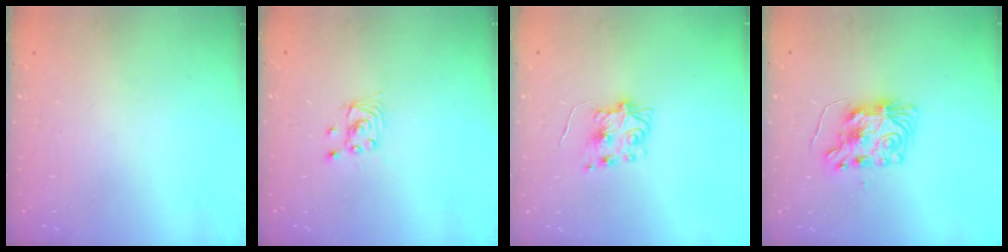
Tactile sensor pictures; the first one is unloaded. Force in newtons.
{"total": 2.4, "press": 2.4, "slide": 0.2}
{"total": 6.4, "press": 6.4, "slide": 0.4}
{"total": 9.0, "press": 9.0, "slide": 0.5}